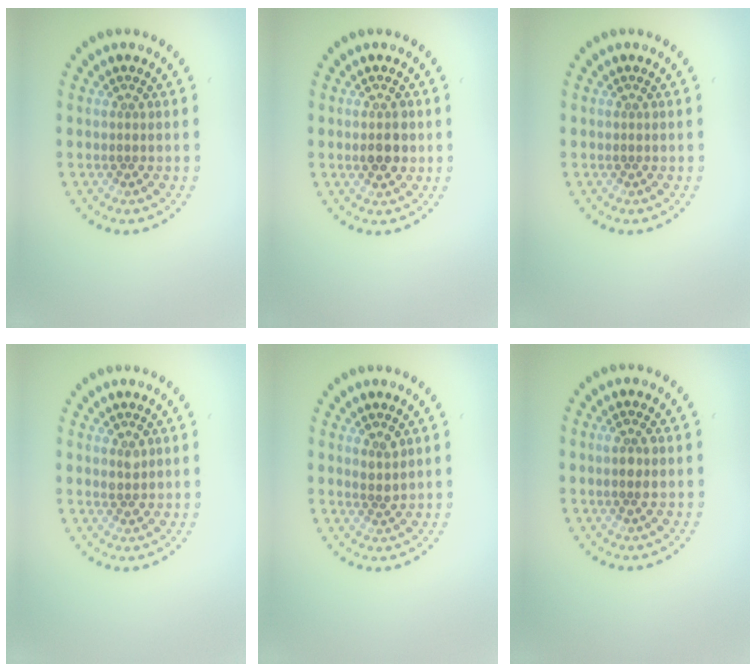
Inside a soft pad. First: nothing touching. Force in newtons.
{"total": 2.5, "press": 2.5, "slide": 0.2}
{"total": 0.0}
{"total": 1.0, "press": 1.0, "slide": 0.1}
{"total": 1.4, "press": 1.1, "slide": 0.8}
{"total": 1.5, "press": 1.3, "slide": 0.6}